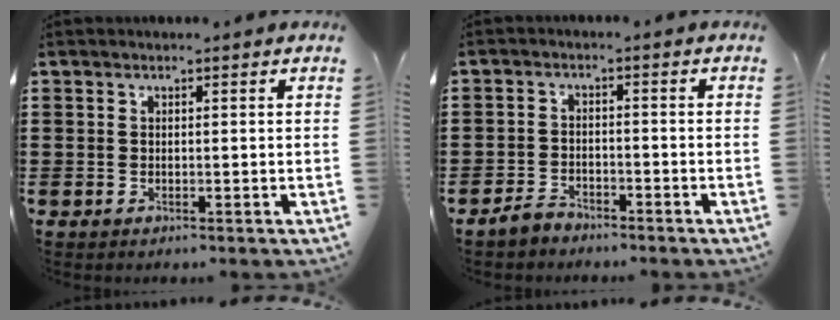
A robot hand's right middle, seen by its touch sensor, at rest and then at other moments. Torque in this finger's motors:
{"motor_torque": [2.14, 0.00, -0.01, -0.02]}